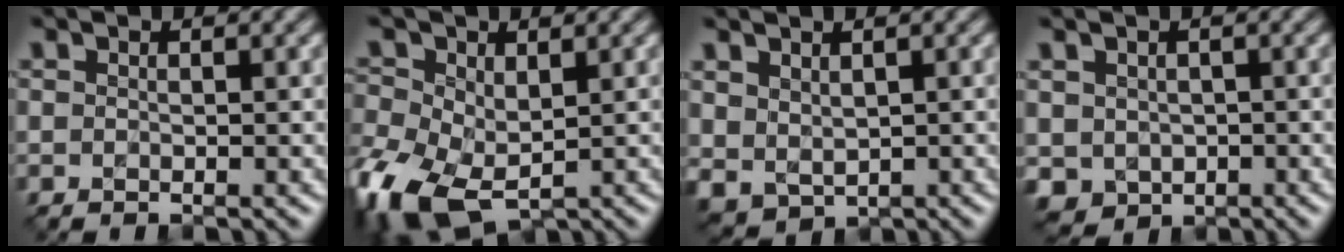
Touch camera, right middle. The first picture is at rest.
{"total": 9.2, "force": [-2.8, 5.7, 6.6], "torque": [-0.165, -0.025, -0.053]}
{"total": 2.3, "force": [1.1, 1.7, 1.1], "torque": [-0.027, -0.005, 0.027]}
{"total": 2.8, "force": [-0.3, 2.5, 1.0], "torque": [-0.026, -0.006, -0.003]}